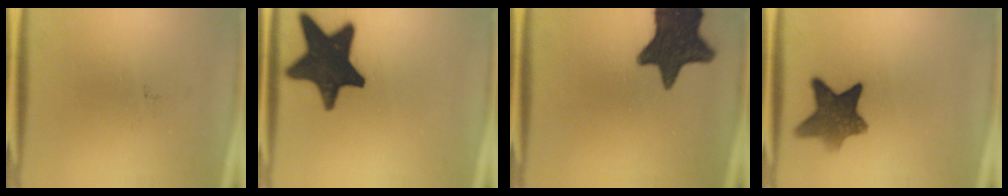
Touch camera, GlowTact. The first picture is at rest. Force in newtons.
{"total": 19.7}
{"total": 15.9}
{"total": 9.4}